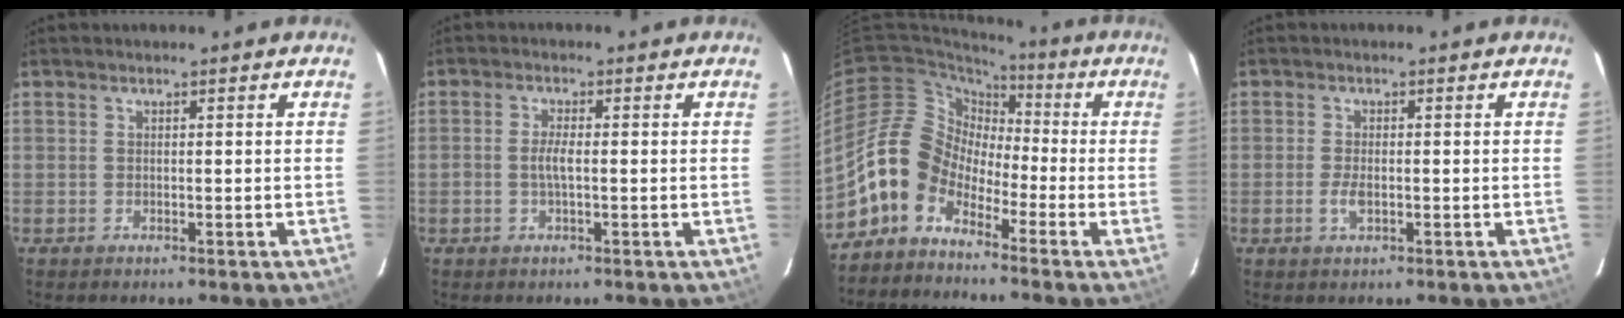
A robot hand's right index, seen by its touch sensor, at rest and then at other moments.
{"total": 2.6, "force": [-0.4, 0.7, 2.5], "torque": [-0.050, 0.001, -0.007]}
{"total": 10.2, "force": [-5.9, 7.4, 3.8], "torque": [-0.075, 0.034, -0.134]}
{"total": 2.6, "force": [-0.7, 1.1, 2.2], "torque": [-0.044, -0.003, -0.013]}